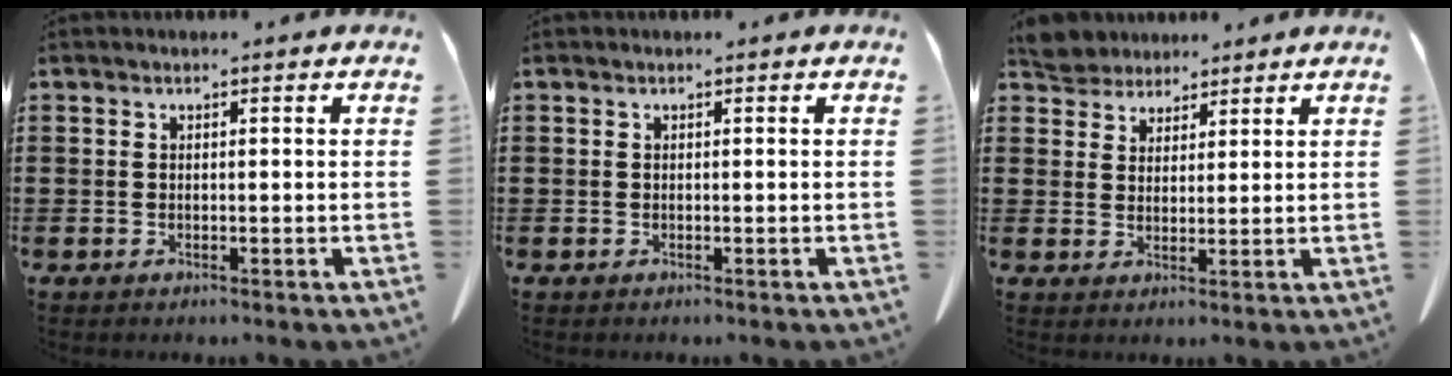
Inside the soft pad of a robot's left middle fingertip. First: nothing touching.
{"total": 0.0}
{"total": 4.5, "force": [4.3, 1.3, 0.4], "torque": [-0.026, -0.012, 0.083]}